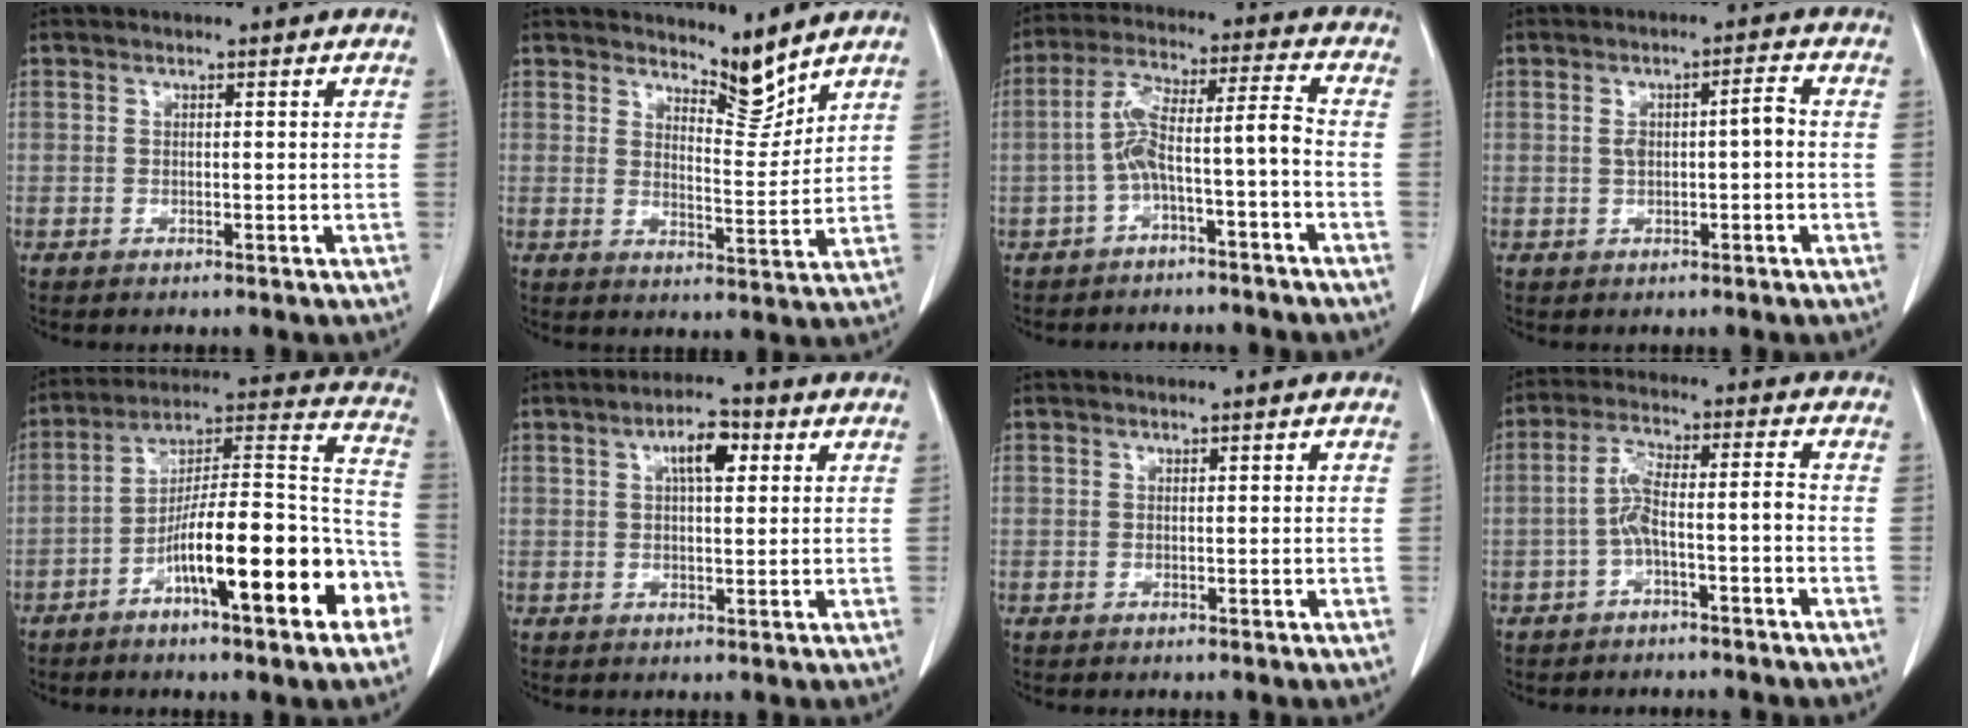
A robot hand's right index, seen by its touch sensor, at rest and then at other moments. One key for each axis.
{"total": 5.2, "fx": 4.9, "fy": 0.8, "fz": 1.6, "tx": -0.022, "ty": -0.020, "tz": 0.085}
{"total": 8.0, "fx": -2.9, "fy": 0.4, "fz": 7.4, "tx": -0.137, "ty": 0.040, "tz": -0.052}
{"total": 4.0, "fx": 0.0, "fy": 1.1, "fz": 3.9, "tx": -0.073, "ty": 0.017, "tz": 0.002}
{"total": 20.4, "fx": -8.8, "fy": 3.3, "fz": 18.1, "tx": -0.249, "ty": 0.022, "tz": -0.135}
{"total": 5.4, "fx": 1.9, "fy": 1.9, "fz": 4.7, "tx": -0.079, "ty": 0.009, "tz": 0.029}
{"total": 1.0, "fx": 0.2, "fy": 0.3, "fz": 0.9, "tx": -0.014, "ty": 0.006, "tz": 0.004}
{"total": 6.0, "fx": -1.9, "fy": 0.9, "fz": 5.6, "tx": -0.110, "ty": 0.027, "tz": -0.036}